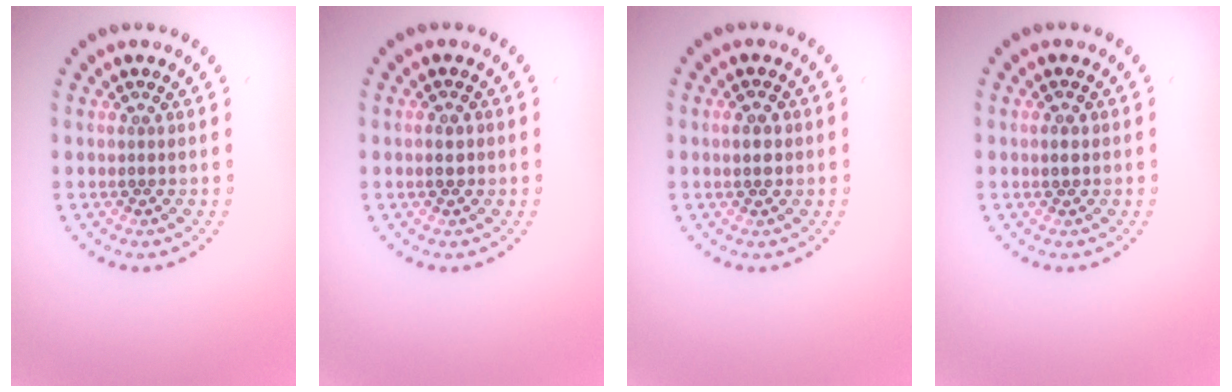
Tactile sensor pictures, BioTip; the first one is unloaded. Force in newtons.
{"total": 1.1, "press": 1.1, "slide": 0.2}
{"total": 1.4, "press": 1.4, "slide": 0.2}
{"total": 0.8, "press": 0.8, "slide": 0.3}